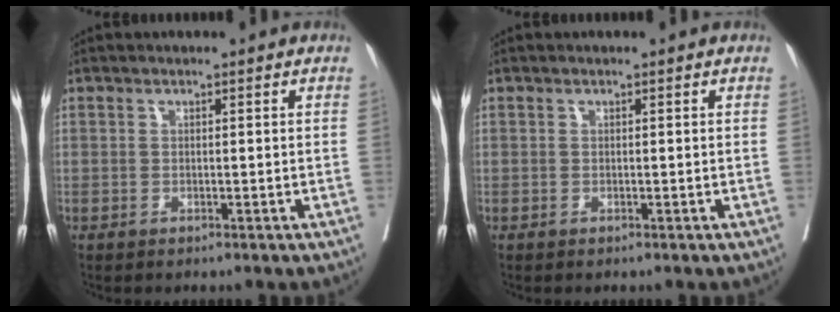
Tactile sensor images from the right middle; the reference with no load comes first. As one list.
[{"total": 0.0}]